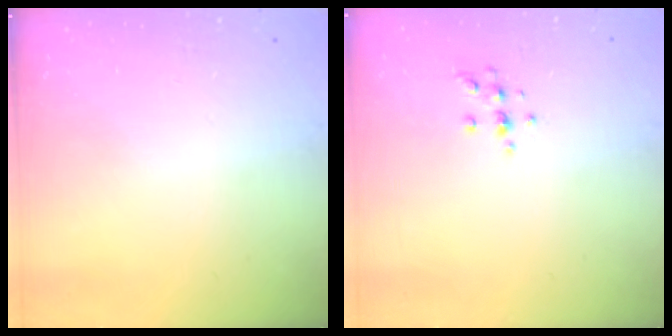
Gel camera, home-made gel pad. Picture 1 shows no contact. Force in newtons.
{"total": 5.6, "press": 5.6, "slide": 0.6}